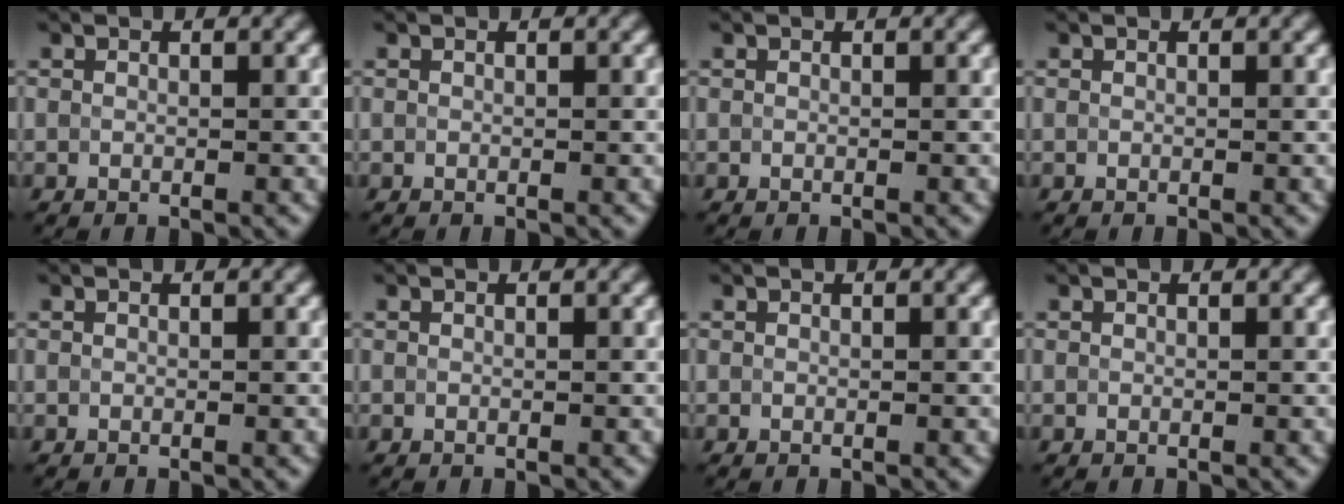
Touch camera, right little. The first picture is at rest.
{"total": 0.0}
{"total": 0.0}
{"total": 0.0}
{"total": 0.0}
{"total": 0.0}
{"total": 0.0}
{"total": 0.0}